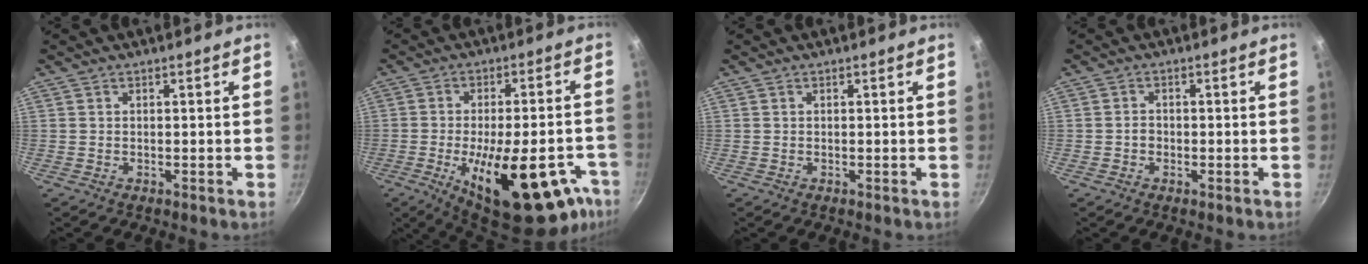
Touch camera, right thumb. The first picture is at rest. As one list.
[{"total": 25.6, "force": [-10.8, 10.4, 20.8], "torque": [-0.251, 0.017, -0.145]}, {"total": 0.0}, {"total": 1.6, "force": [-0.5, 1.3, 0.8], "torque": [-0.009, 0.010, -0.009]}]